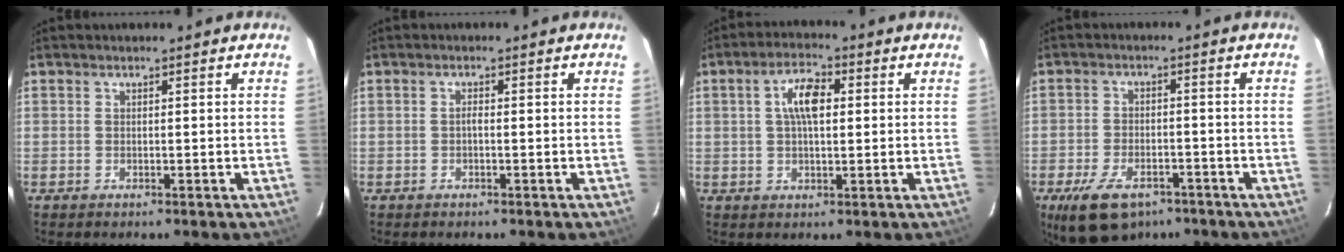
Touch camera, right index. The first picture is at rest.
{"total": 0.7, "force": [-0.3, 0.2, 0.7], "torque": [-0.012, 0.005, -0.007]}
{"total": 6.2, "force": [1.2, 2.8, 5.5], "torque": [-0.102, 0.016, 0.021]}
{"total": 11.2, "force": [-7.2, 5.8, 6.3], "torque": [-0.139, -0.017, -0.118]}